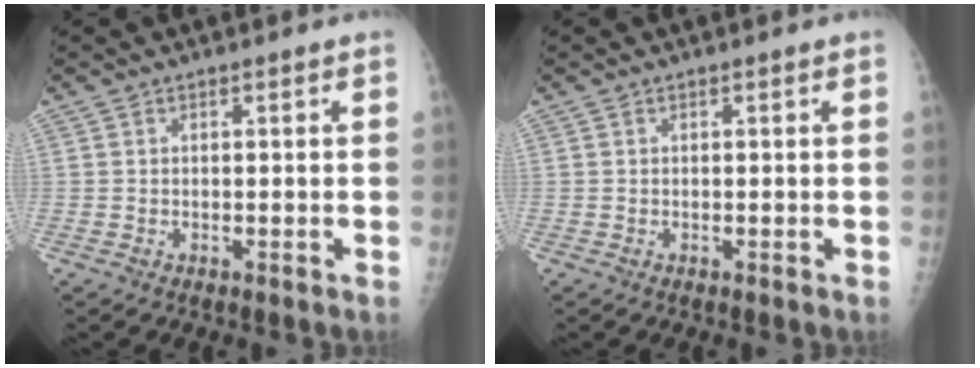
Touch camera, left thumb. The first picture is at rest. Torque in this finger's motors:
{"motor_torque": [-0.09, 0.09, 0.00, 0.00, 0.00]}